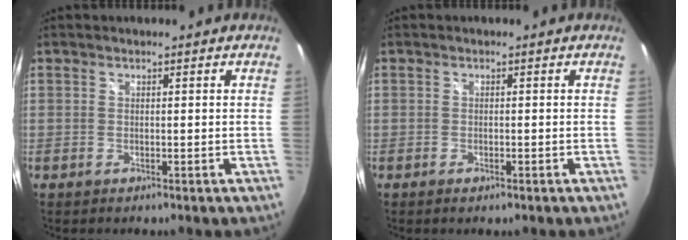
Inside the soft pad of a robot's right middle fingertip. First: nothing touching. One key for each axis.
{"total": 1.4, "fx": -1.0, "fy": 0.5, "fz": 0.8, "tx": -0.014, "ty": -0.005, "tz": -0.016}